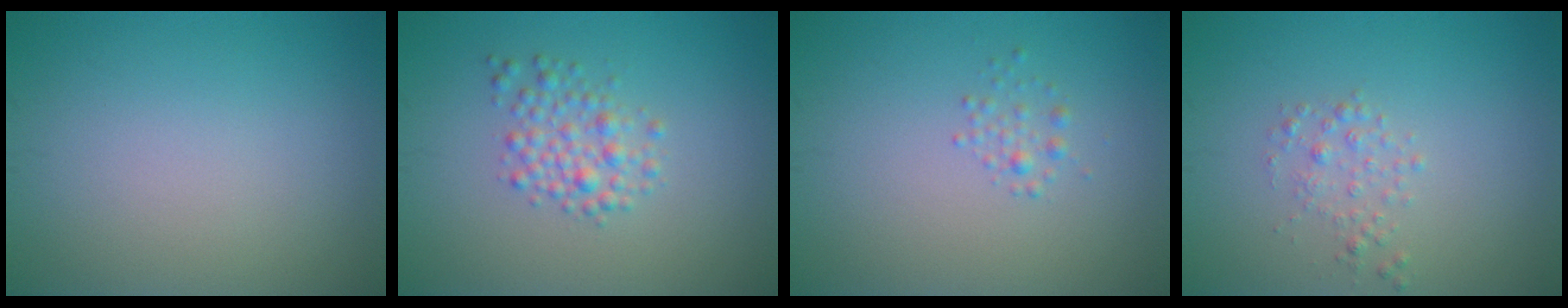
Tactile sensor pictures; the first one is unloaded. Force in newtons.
{"total": 2.6, "press": 2.6, "slide": 0.1}
{"total": 1.0, "press": 1.0, "slide": 0.0}
{"total": 1.4, "press": 1.4, "slide": 0.0}